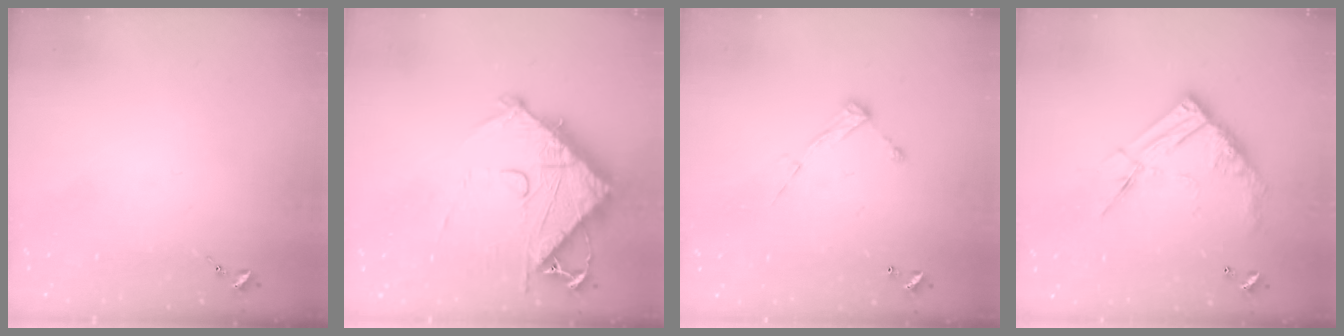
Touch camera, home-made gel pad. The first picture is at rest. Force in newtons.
{"total": 13.1, "press": 13.0, "slide": 1.0}
{"total": 6.5, "press": 6.4, "slide": 0.6}
{"total": 15.8, "press": 15.7, "slide": 1.4}